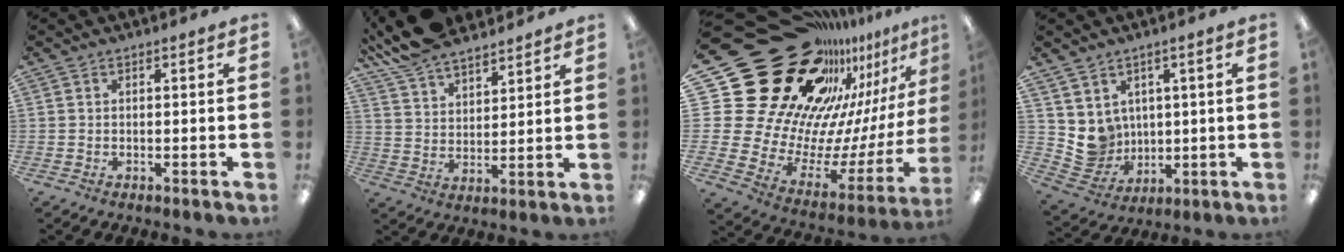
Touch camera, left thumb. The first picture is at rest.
{"total": 10.5, "force": [9.3, 3.7, 3.2], "torque": [-0.085, -0.047, 0.177]}
{"total": 35.3, "force": [20.8, 21.3, 18.9], "torque": [-0.258, -0.222, 0.460]}
{"total": 7.0, "force": [3.4, 6.1, 0.2], "torque": [-0.030, -0.034, 0.074]}